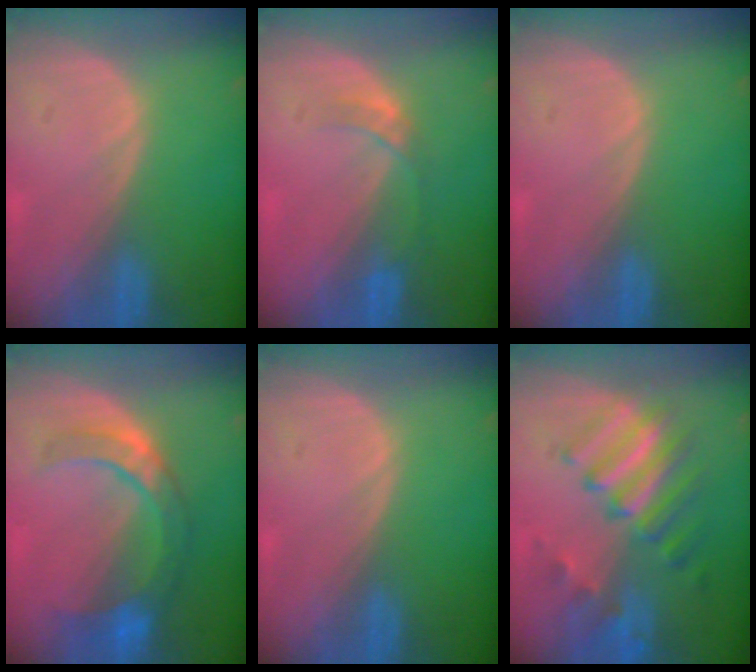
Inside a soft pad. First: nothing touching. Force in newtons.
{"total": 3.0, "press": 2.7, "slide": 1.3}
{"total": 0.0}
{"total": 8.3, "press": 7.7, "slide": 3.3}
{"total": 0.0}
{"total": 9.5, "press": 8.2, "slide": 4.9}